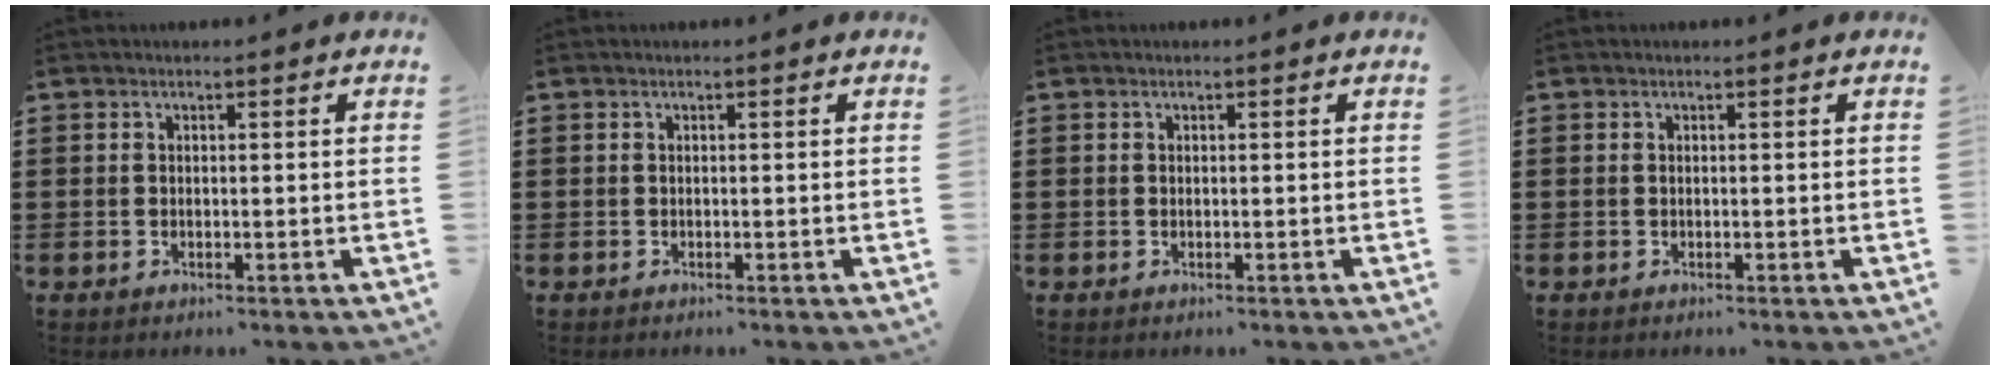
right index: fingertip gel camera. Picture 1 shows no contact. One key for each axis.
{"total": 0.0}
{"total": 0.0}
{"total": 0.0}